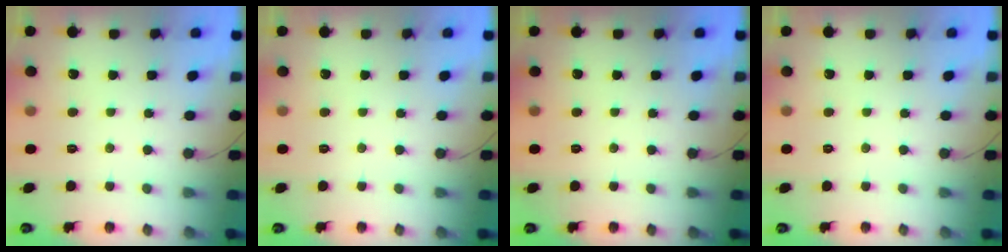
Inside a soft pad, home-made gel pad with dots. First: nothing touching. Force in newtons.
{"total": 0.0}
{"total": 0.0}
{"total": 0.0}